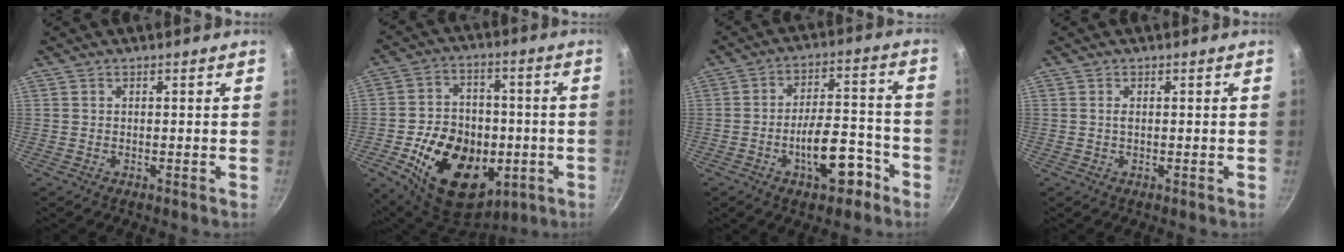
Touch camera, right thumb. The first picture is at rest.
{"total": 22.0, "force": [-5.6, 15.5, 14.6], "torque": [-0.207, 0.026, -0.073]}
{"total": 11.4, "force": [-5.5, 5.1, 8.6], "torque": [-0.104, 0.056, -0.078]}
{"total": 0.7, "force": [0.1, 0.3, 0.7], "torque": [-0.014, 0.001, 0.001]}